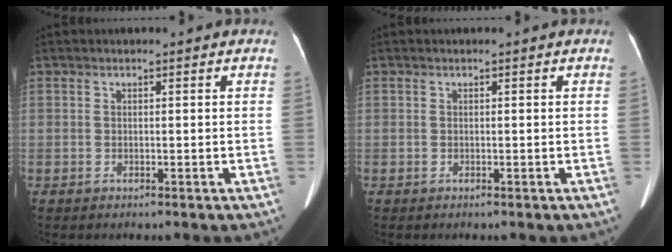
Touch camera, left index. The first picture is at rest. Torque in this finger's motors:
{"motor_torque": [-0.02, 0.04, 0.00, 0.00]}